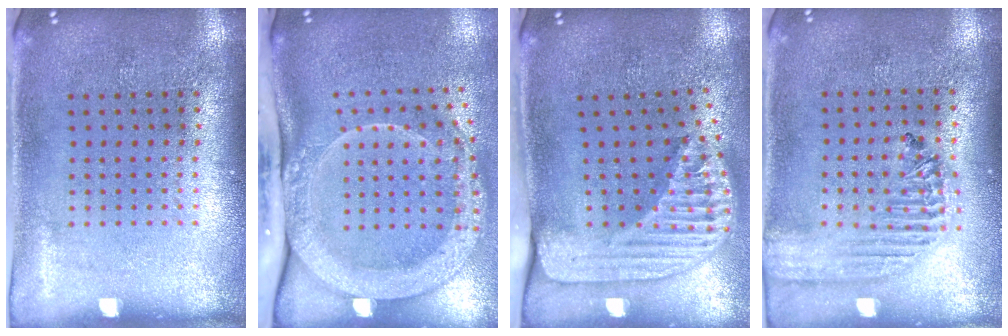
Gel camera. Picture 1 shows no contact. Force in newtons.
{"total": 3.3, "press": 2.3, "slide": 2.3}
{"total": 2.5, "press": 1.8, "slide": 1.7}
{"total": 1.8, "press": 1.7, "slide": 0.7}